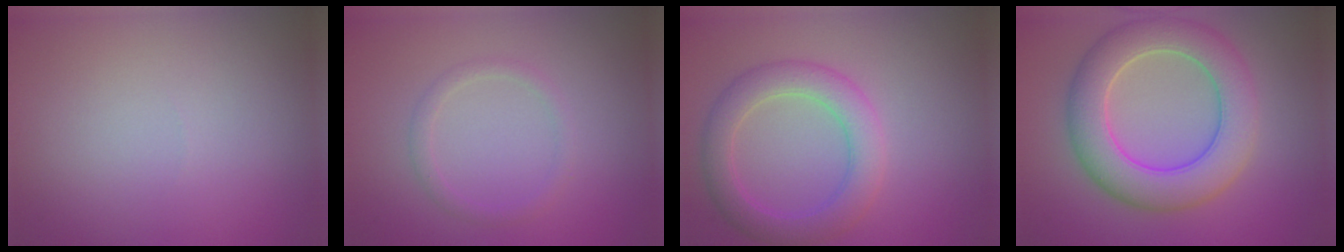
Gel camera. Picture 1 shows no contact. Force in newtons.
{"total": 1.3, "press": 1.3, "slide": 0.1}
{"total": 3.6, "press": 3.6, "slide": 0.3}
{"total": 7.5, "press": 7.5, "slide": 0.4}